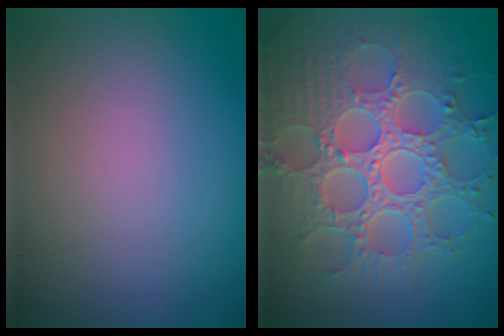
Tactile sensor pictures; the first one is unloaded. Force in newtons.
{"total": 8.9, "press": 6.5, "slide": 6.1}